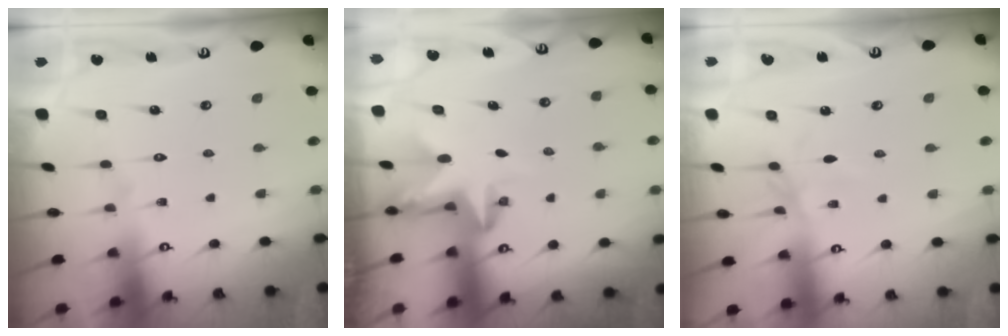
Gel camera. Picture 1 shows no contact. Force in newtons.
{"total": 3.4, "press": 3.4, "slide": 0.1}
{"total": 3.4, "press": 3.4, "slide": 0.3}